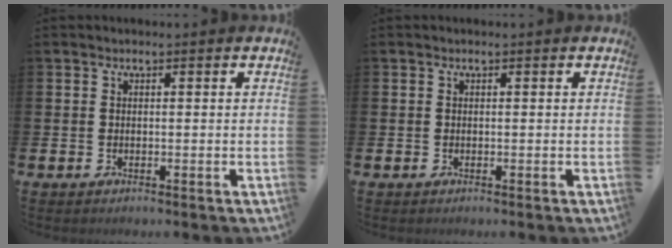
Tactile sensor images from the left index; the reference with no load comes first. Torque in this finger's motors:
{"motor_torque": [0.00, 0.00, 0.00, 0.00]}